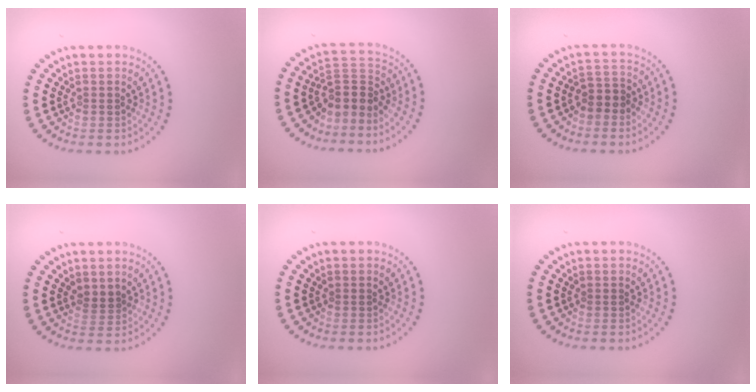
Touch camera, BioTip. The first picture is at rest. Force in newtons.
{"total": 3.0, "press": 2.1, "slide": 2.1}
{"total": 1.8, "press": 1.4, "slide": 1.2}
{"total": 1.2, "press": 0.9, "slide": 0.7}
{"total": 0.0}
{"total": 0.0}